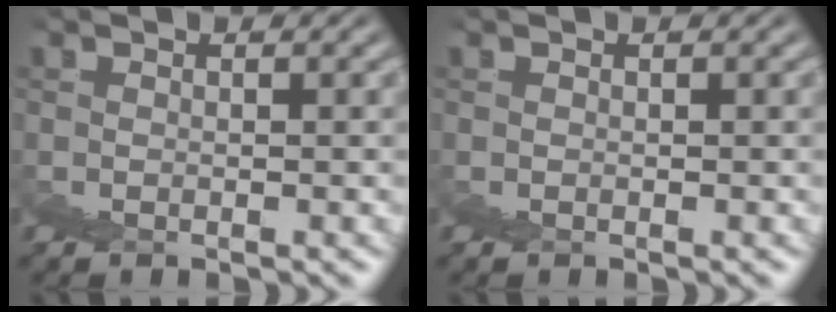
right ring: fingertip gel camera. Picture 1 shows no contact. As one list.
[{"total": 0.0}]